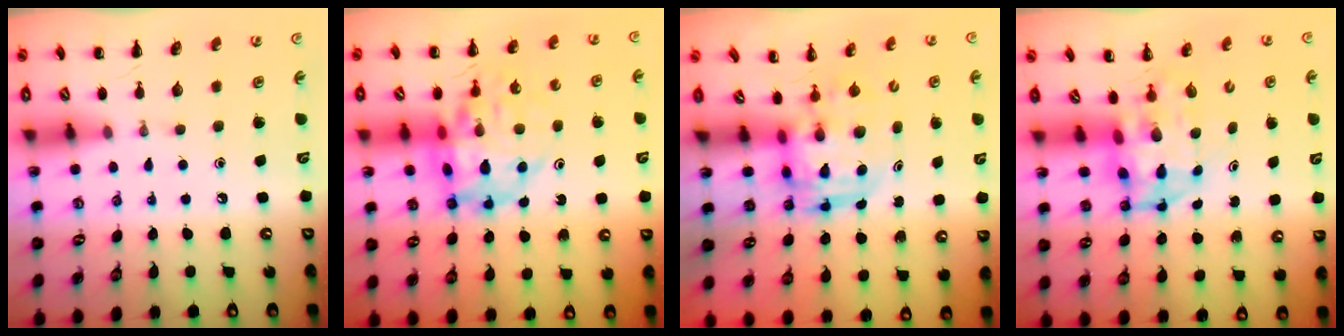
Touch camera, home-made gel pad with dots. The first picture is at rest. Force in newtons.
{"total": 17.9, "press": 17.4, "slide": 4.5}
{"total": 3.7, "press": 3.6, "slide": 0.7}
{"total": 4.4, "press": 4.2, "slide": 1.3}